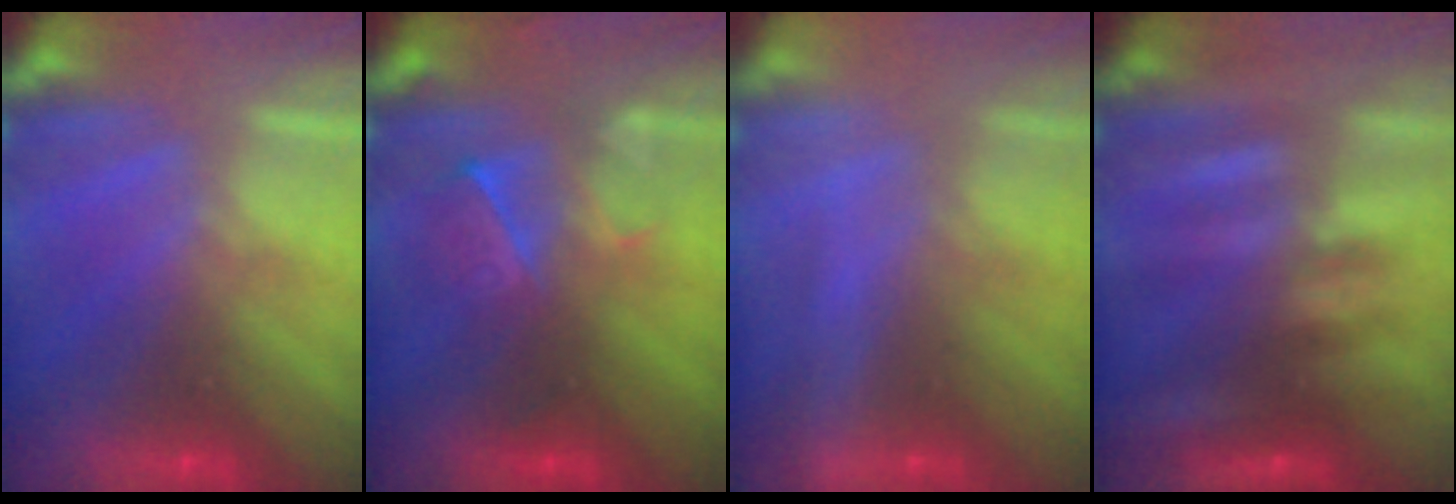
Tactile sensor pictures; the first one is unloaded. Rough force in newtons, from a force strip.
{"total": 2.4}
{"total": 2.3}
{"total": 2.4}